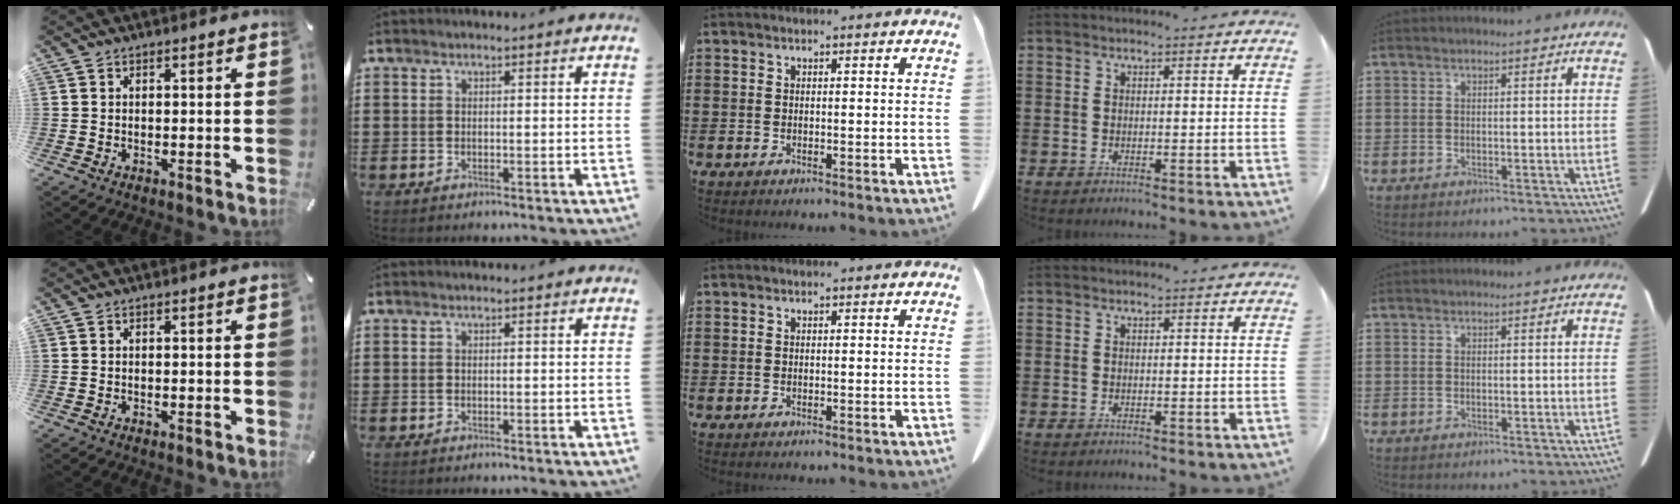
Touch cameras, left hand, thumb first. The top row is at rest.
{}